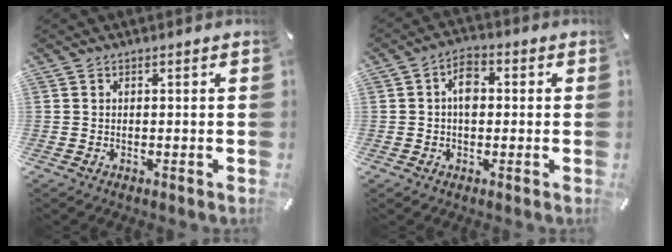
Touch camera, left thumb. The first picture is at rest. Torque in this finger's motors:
{"motor_torque": [1.07, 1.07, 0.89, -0.21, 0.02]}